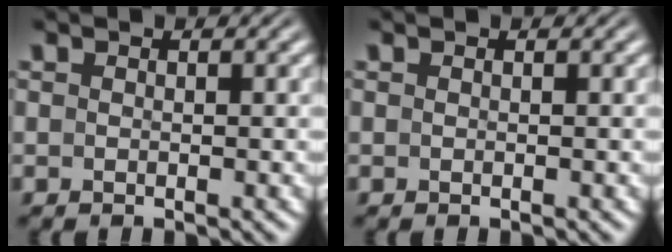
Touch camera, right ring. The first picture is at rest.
{"total": 0.0}